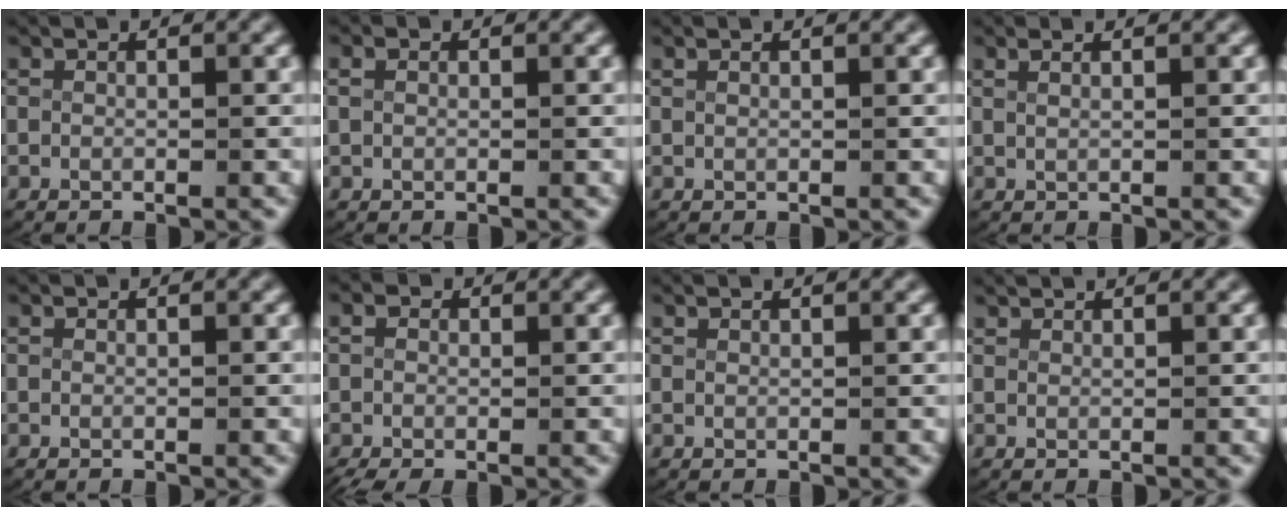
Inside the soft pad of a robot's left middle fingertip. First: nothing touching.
{"total": 0.7, "force": [0.3, 0.4, 0.4], "torque": [-0.016, -0.004, 0.010]}
{"total": 0.6, "force": [0.4, -0.3, 0.3], "torque": [-0.008, -0.003, 0.012]}
{"total": 1.0, "force": [0.7, -0.4, 0.7], "torque": [-0.014, -0.001, 0.018]}
{"total": 0.0}
{"total": 1.9, "force": [-1.2, 1.0, 1.2], "torque": [-0.023, -0.017, -0.010]}
{"total": 0.8, "force": [0.7, -0.3, 0.1], "torque": [-0.002, -0.002, 0.017]}
{"total": 1.3, "force": [1.2, -0.3, 0.0], "torque": [0.000, -0.001, 0.027]}